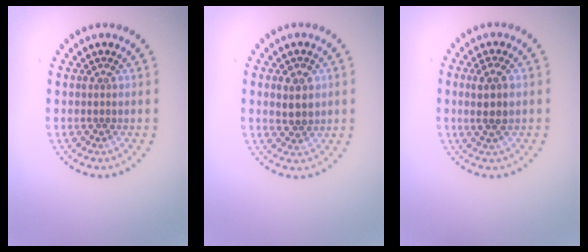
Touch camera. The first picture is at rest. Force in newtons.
{"total": 2.2, "press": 2.2, "slide": 0.2}
{"total": 2.5, "press": 2.4, "slide": 0.9}